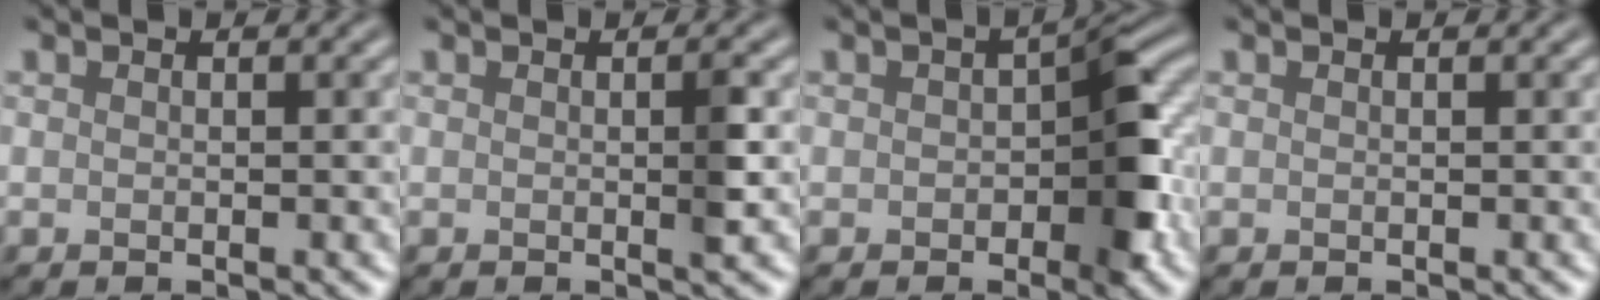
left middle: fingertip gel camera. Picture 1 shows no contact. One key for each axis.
{"total": 1.3, "fx": 0.0, "fy": 0.1, "fz": 1.3, "tx": -0.021, "ty": -0.002, "tz": -0.002}
{"total": 5.0, "fx": -0.8, "fy": 2.6, "fz": 4.2, "tx": -0.045, "ty": 0.003, "tz": -0.014}
{"total": 0.0}